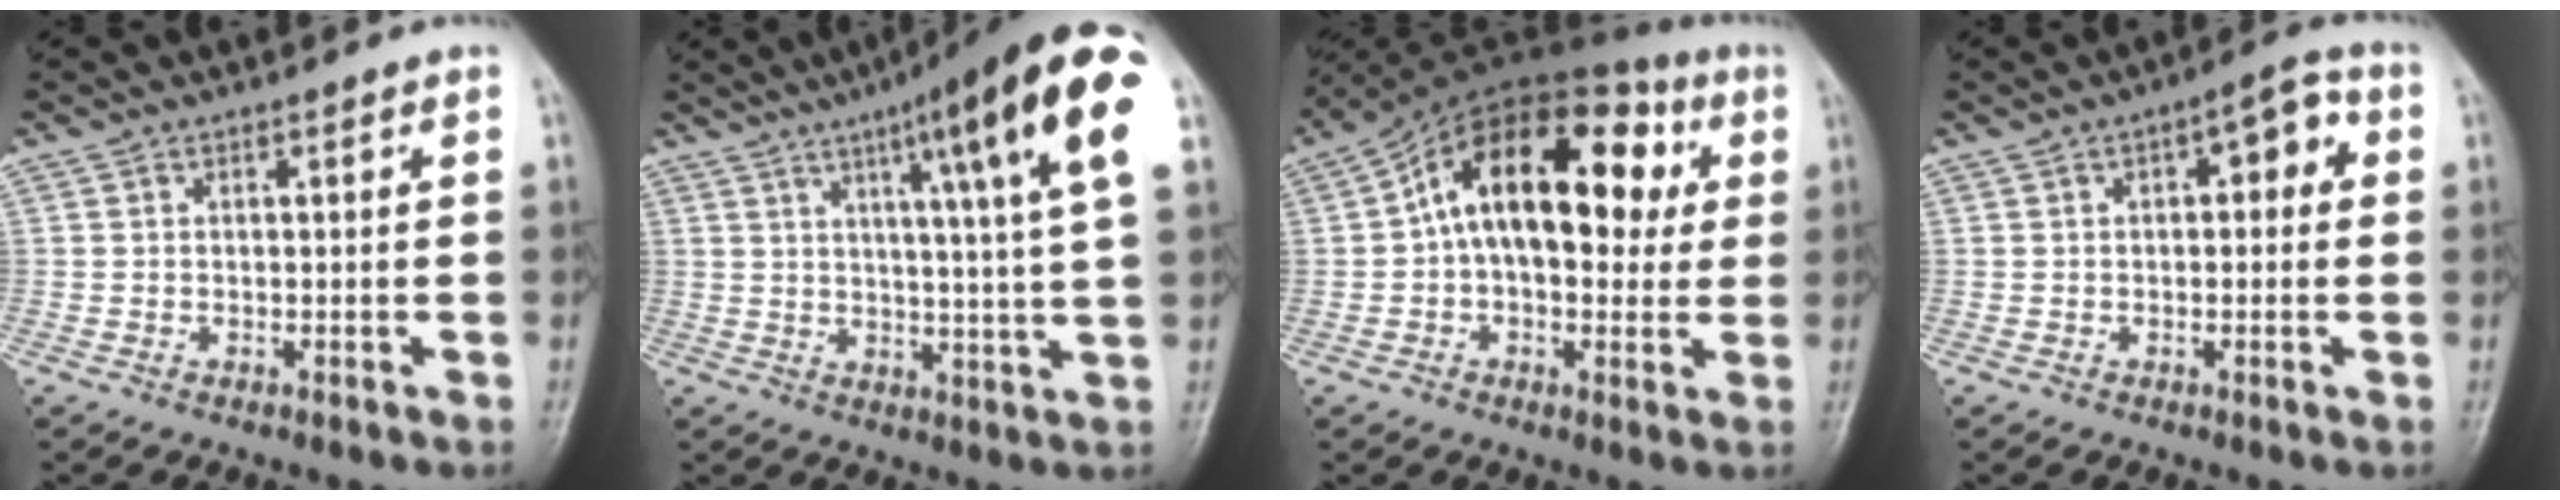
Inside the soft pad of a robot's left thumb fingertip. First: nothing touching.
{"total": 19.0, "force": [8.4, 1.8, 17.0], "torque": [-0.231, -0.019, 0.107]}
{"total": 19.7, "force": [3.3, 11.4, 15.8], "torque": [-0.207, 0.038, 0.038]}
{"total": 6.4, "force": [1.3, 3.1, 5.4], "torque": [-0.050, 0.021, 0.007]}